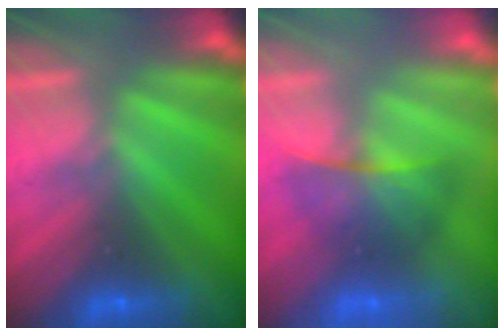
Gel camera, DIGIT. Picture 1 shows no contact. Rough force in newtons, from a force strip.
{"total": 2.2}